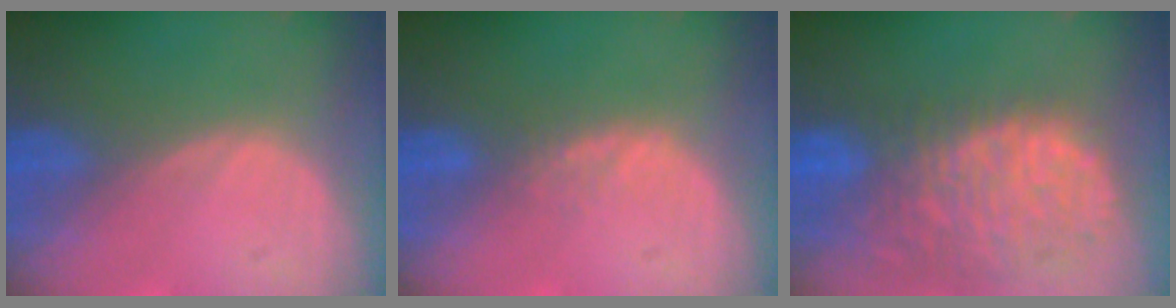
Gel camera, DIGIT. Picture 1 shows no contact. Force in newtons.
{"total": 1.4, "press": 1.4, "slide": 0.3}
{"total": 13.6, "press": 11.0, "slide": 7.9}